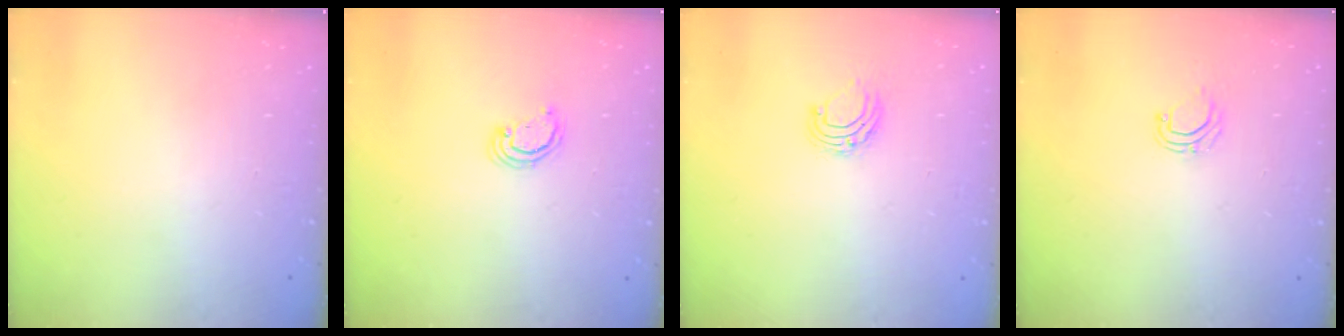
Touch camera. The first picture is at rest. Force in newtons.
{"total": 2.6, "press": 2.5, "slide": 0.2}
{"total": 5.5, "press": 5.4, "slide": 0.6}
{"total": 4.9, "press": 4.8, "slide": 0.5}